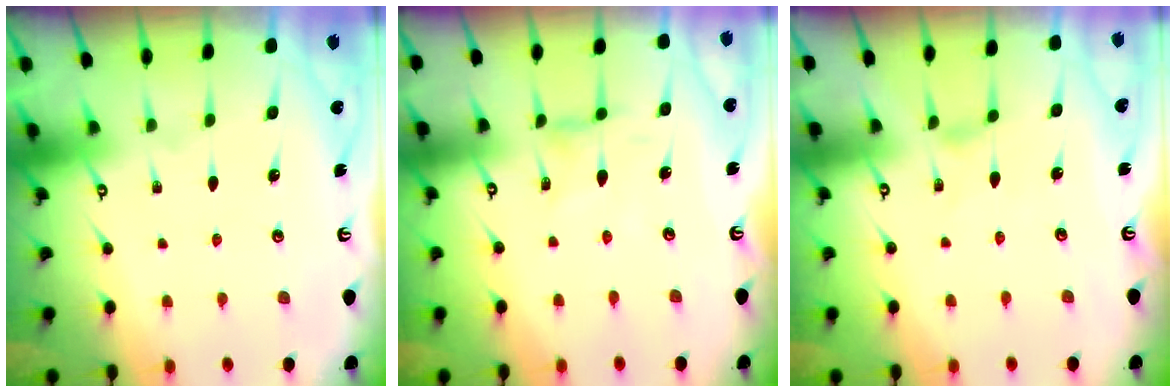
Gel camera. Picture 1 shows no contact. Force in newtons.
{"total": 1.7, "press": 1.7, "slide": 0.5}
{"total": 0.0}